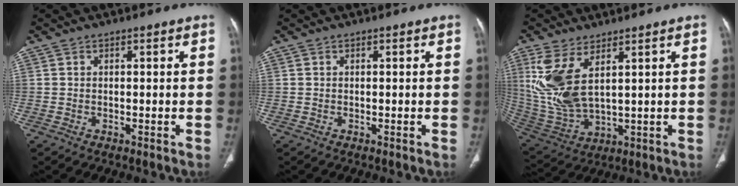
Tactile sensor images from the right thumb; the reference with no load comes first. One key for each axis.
{"total": 0.0}
{"total": 12.7, "fx": 4.6, "fy": 5.7, "fz": 10.3, "tx": -0.231, "ty": -0.024, "tz": 0.113}